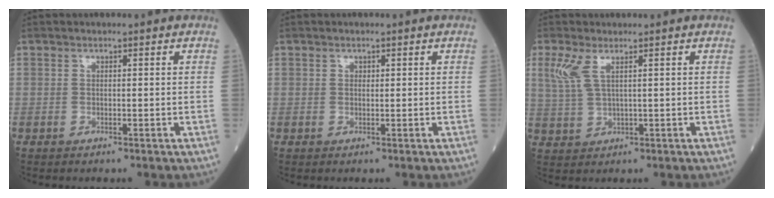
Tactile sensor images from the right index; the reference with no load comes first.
{"total": 0.5, "force": [0.2, 0.4, 0.2], "torque": [0.002, 0.000, 0.002]}
{"total": 3.8, "force": [1.8, 0.8, 3.2], "torque": [-0.087, 0.009, 0.048]}